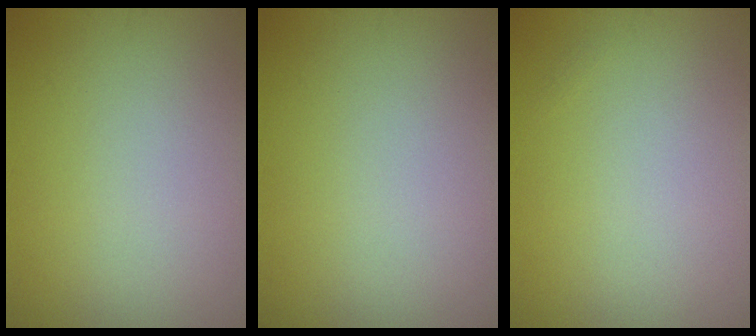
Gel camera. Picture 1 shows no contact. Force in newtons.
{"total": 0.0}
{"total": 0.0}